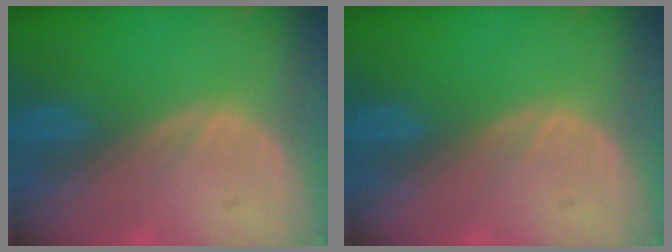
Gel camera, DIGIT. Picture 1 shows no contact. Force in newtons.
{"total": 0.0}